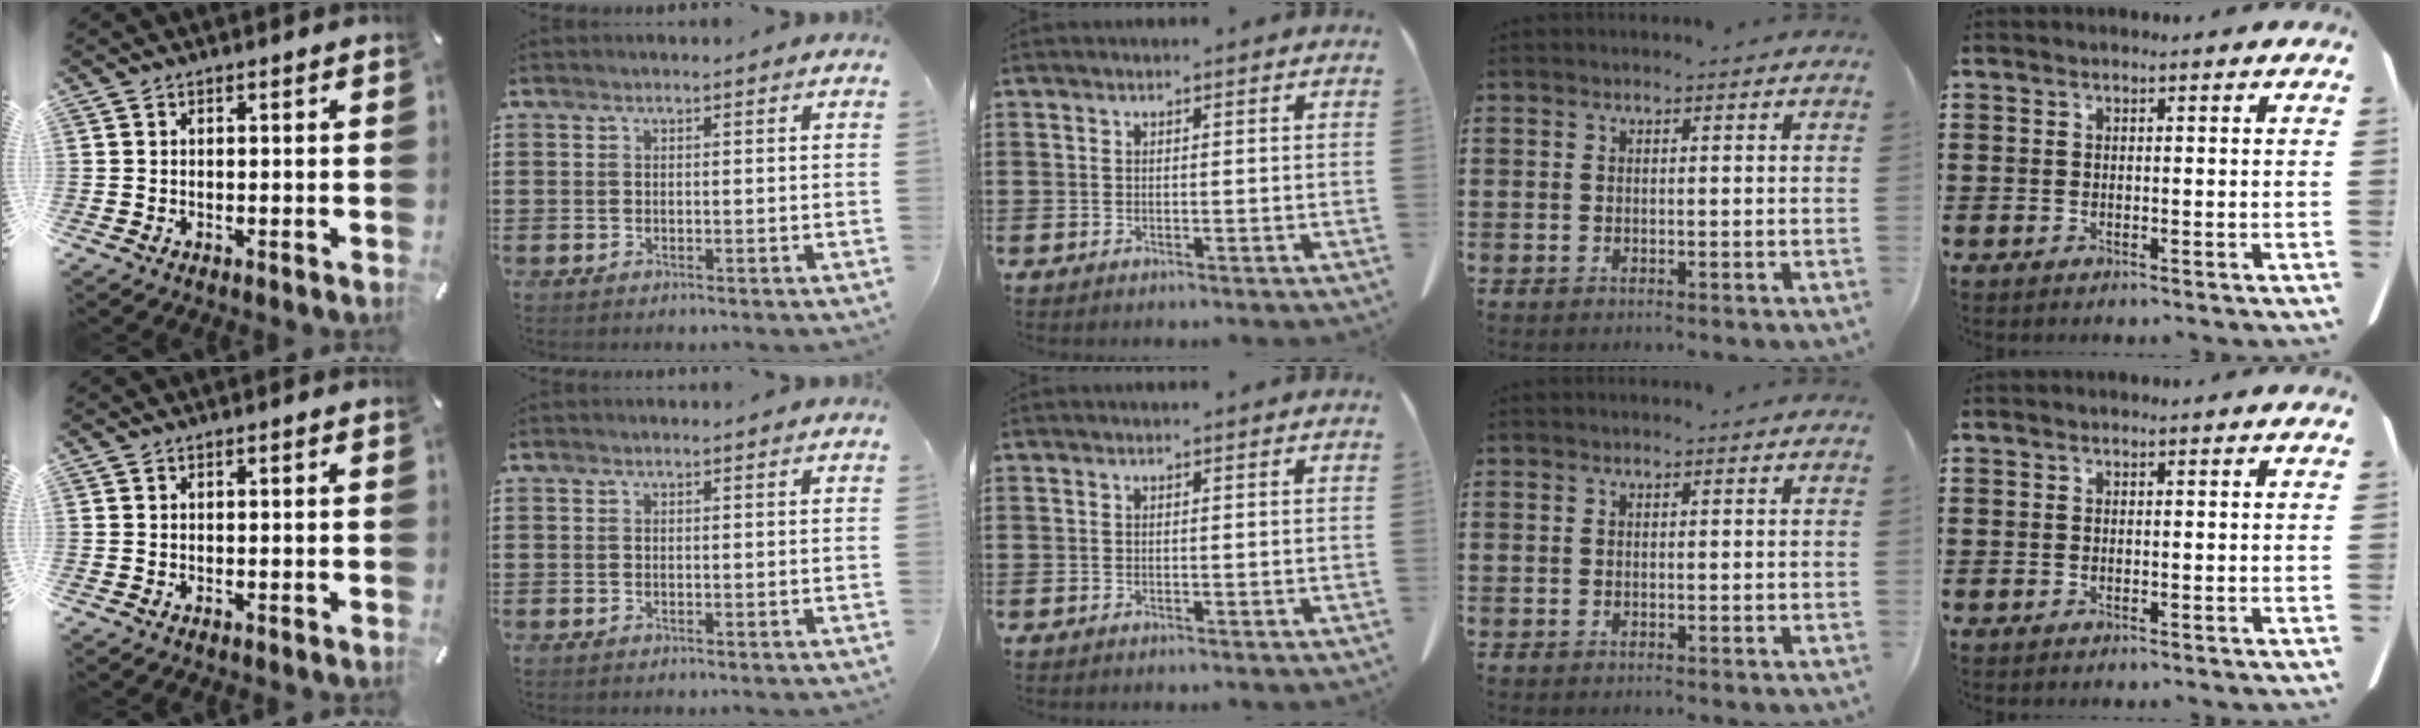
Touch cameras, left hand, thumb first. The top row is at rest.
{}